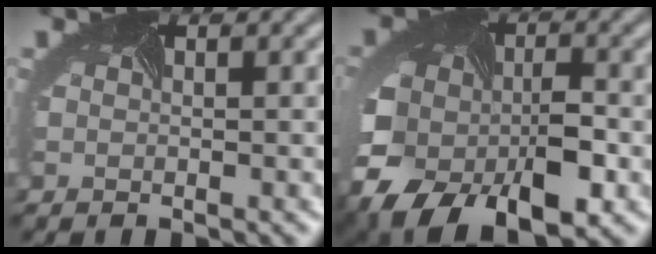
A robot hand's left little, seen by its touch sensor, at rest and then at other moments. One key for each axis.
{"total": 11.6, "fx": -4.3, "fy": 7.6, "fz": 7.6, "tx": -0.145, "ty": -0.040, "tz": -0.062}